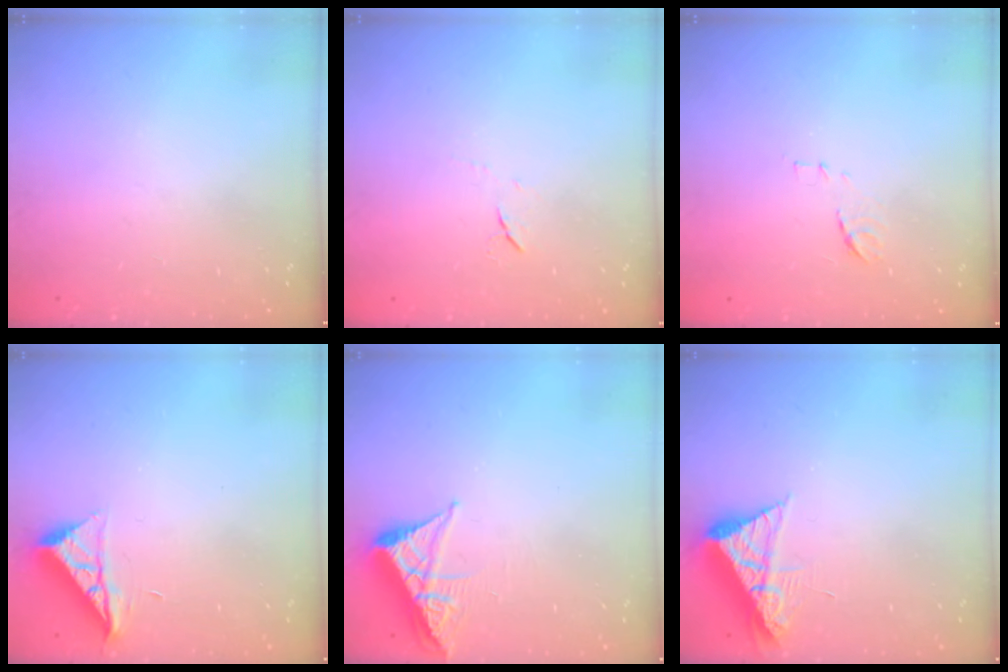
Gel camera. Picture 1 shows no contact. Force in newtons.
{"total": 4.6, "press": 4.6, "slide": 0.7}
{"total": 6.8, "press": 6.8, "slide": 0.5}
{"total": 6.6, "press": 6.6, "slide": 0.3}
{"total": 6.0, "press": 5.9, "slide": 0.8}
{"total": 8.1, "press": 8.1, "slide": 0.8}